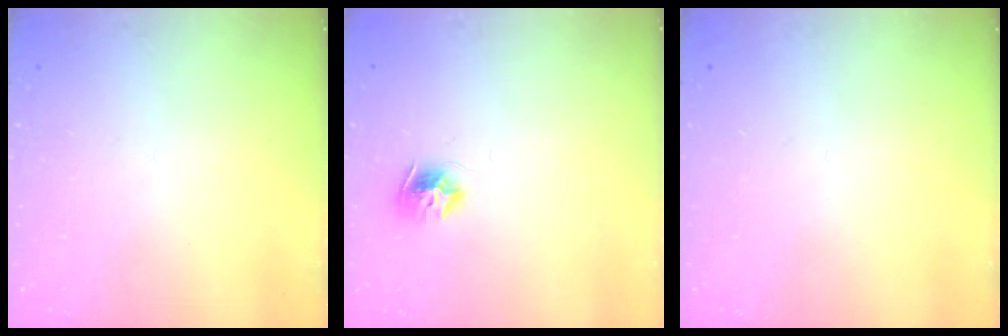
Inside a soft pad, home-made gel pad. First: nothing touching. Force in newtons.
{"total": 8.3, "press": 8.3, "slide": 0.4}
{"total": 0.0}